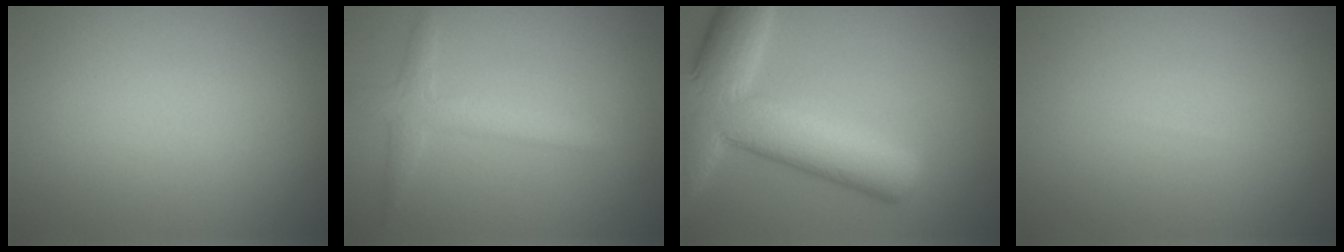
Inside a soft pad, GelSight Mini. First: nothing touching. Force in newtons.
{"total": 2.3, "press": 2.3, "slide": 0.0}
{"total": 10.2, "press": 10.2, "slide": 0.7}
{"total": 0.0}